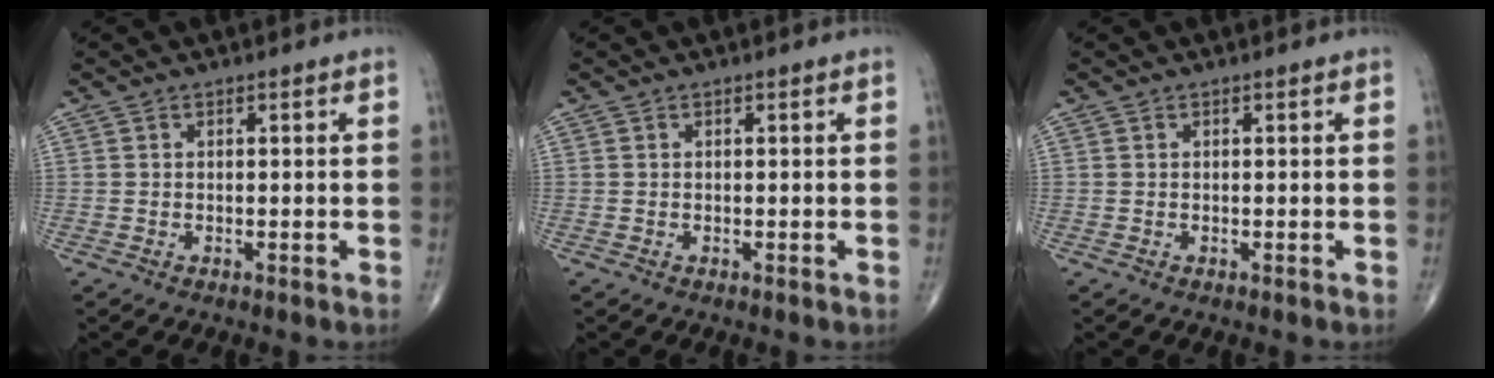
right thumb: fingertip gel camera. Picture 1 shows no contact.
{"total": 0.0}
{"total": 0.0}